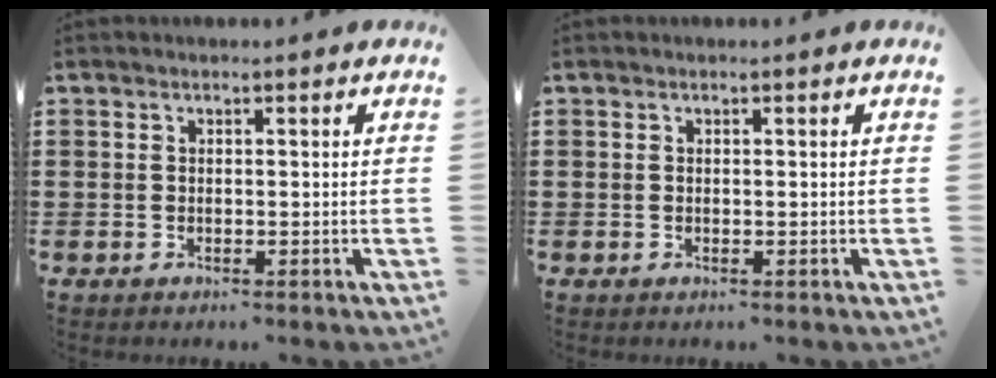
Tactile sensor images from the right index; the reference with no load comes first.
{"total": 0.0}